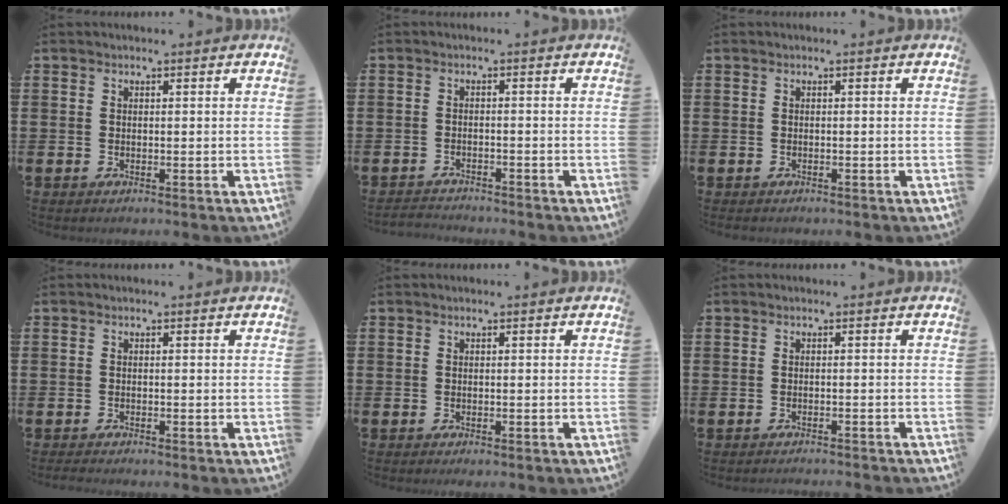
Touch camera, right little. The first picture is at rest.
{"total": 1.5, "force": [-1.5, 0.1, -0.1], "torque": [-0.004, 0.003, -0.032]}
{"total": 0.0}
{"total": 0.6, "force": [-0.5, 0.1, 0.3], "torque": [-0.006, -0.001, -0.010]}
{"total": 0.0}
{"total": 0.8, "force": [-0.8, -0.1, 0.0], "torque": [-0.001, 0.000, -0.017]}